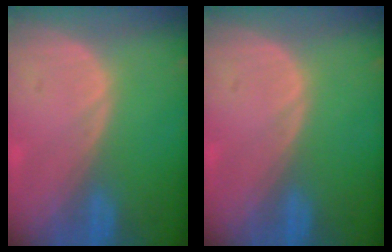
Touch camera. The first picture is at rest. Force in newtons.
{"total": 0.0}